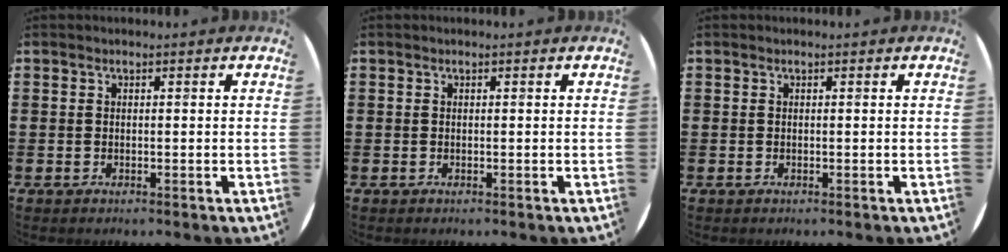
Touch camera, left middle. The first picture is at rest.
{"total": 0.0}
{"total": 0.0}